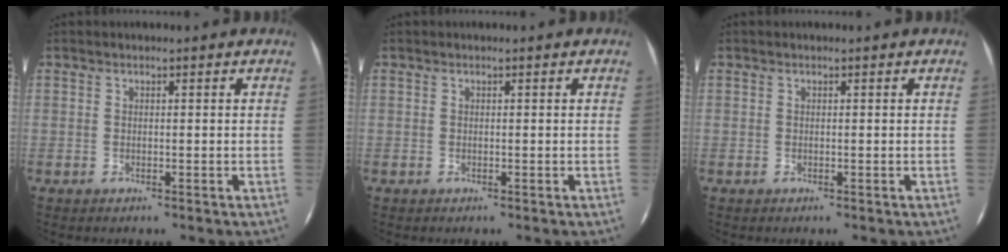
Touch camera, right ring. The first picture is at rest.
{"total": 0.0}
{"total": 0.0}